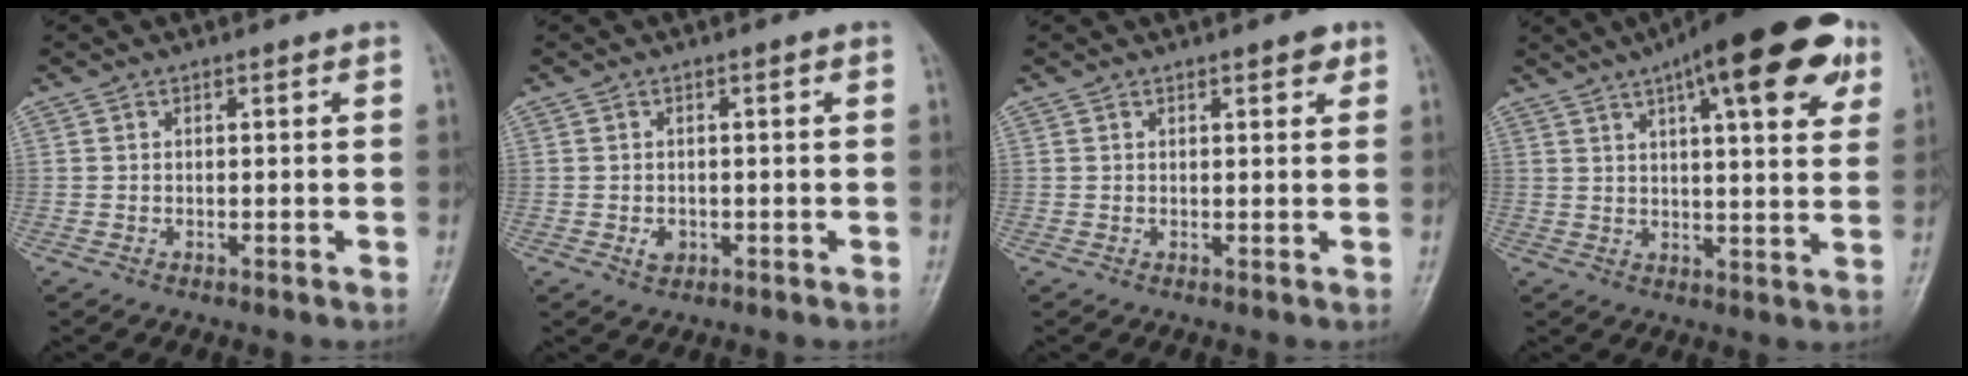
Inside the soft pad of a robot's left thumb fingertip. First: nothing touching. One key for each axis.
{"total": 2.0, "fx": -0.6, "fy": 1.5, "fz": 1.1, "tx": -0.014, "ty": 0.001, "tz": -0.007}
{"total": 2.3, "fx": 1.4, "fy": 0.9, "fz": 1.6, "tx": -0.015, "ty": -0.004, "tz": 0.015}
{"total": 20.0, "fx": 10.2, "fy": 6.0, "fz": 16.1, "tx": -0.211, "ty": -0.005, "tz": 0.138}